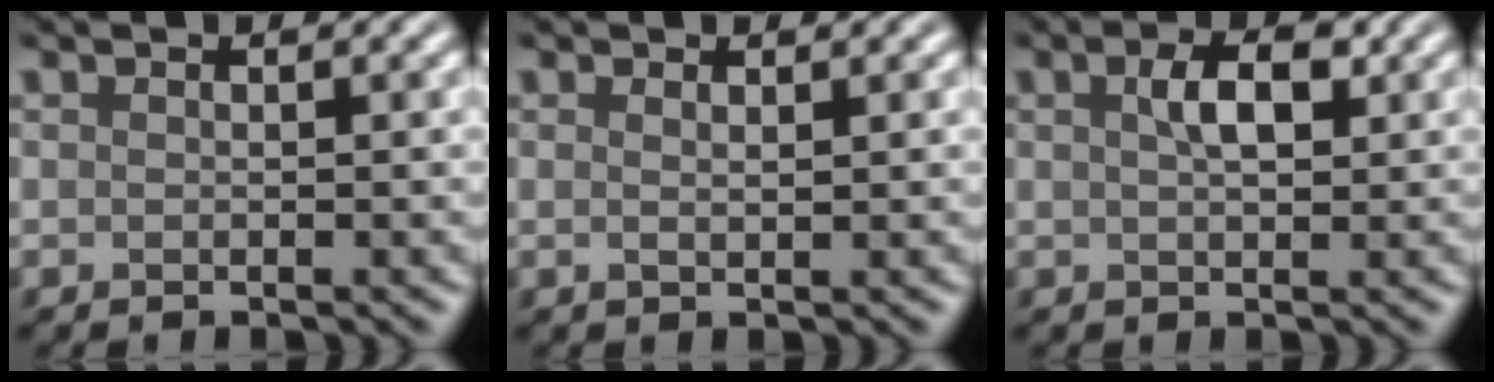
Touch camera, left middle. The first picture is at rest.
{"total": 0.9, "force": [0.5, 0.2, 0.7], "torque": [-0.010, -0.001, 0.007]}
{"total": 3.1, "force": [1.1, 1.4, 2.6], "torque": [-0.047, 0.006, 0.019]}